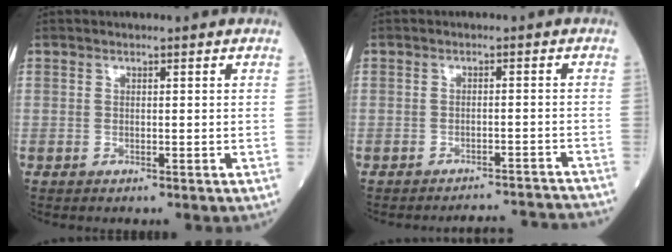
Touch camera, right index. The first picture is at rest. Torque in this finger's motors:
{"motor_torque": [-0.39, -0.33, -0.66, -0.21]}